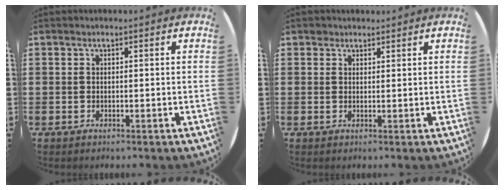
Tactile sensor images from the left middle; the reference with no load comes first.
{"total": 1.2, "force": [1.1, 0.6, 0.0], "torque": [0.005, -0.001, 0.020]}